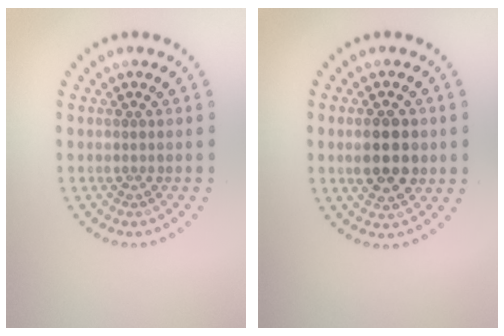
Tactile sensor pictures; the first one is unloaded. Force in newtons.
{"total": 4.7, "press": 4.6, "slide": 0.3}